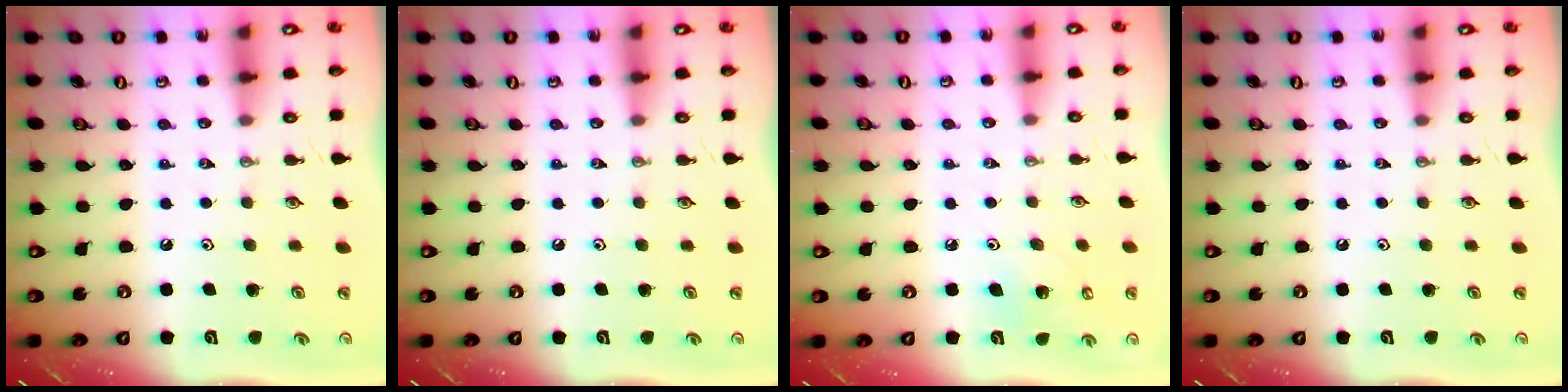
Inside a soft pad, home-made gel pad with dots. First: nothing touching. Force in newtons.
{"total": 0.0}
{"total": 5.4, "press": 5.4, "slide": 0.9}
{"total": 0.0}